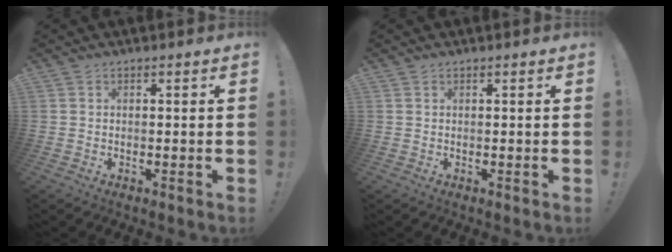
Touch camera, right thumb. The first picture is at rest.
{"total": 0.0}